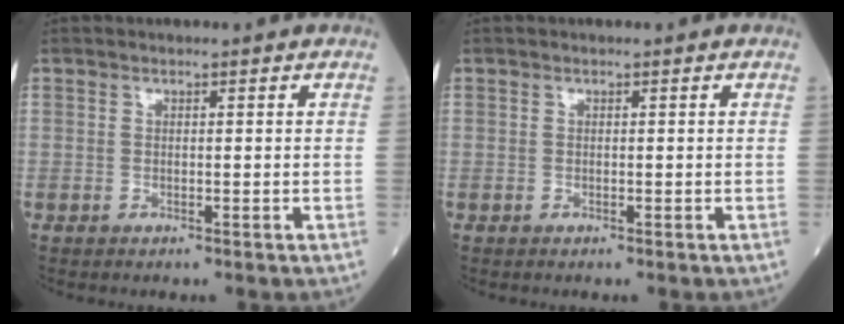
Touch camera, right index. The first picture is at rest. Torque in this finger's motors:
{"motor_torque": [0.02, 0.00, 0.03, -0.01]}